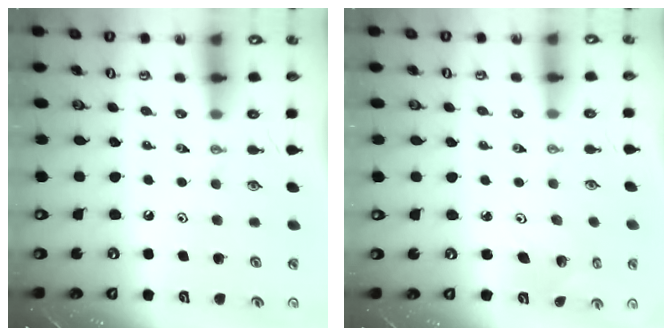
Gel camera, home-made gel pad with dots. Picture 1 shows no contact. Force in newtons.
{"total": 2.7, "press": 2.7, "slide": 0.2}